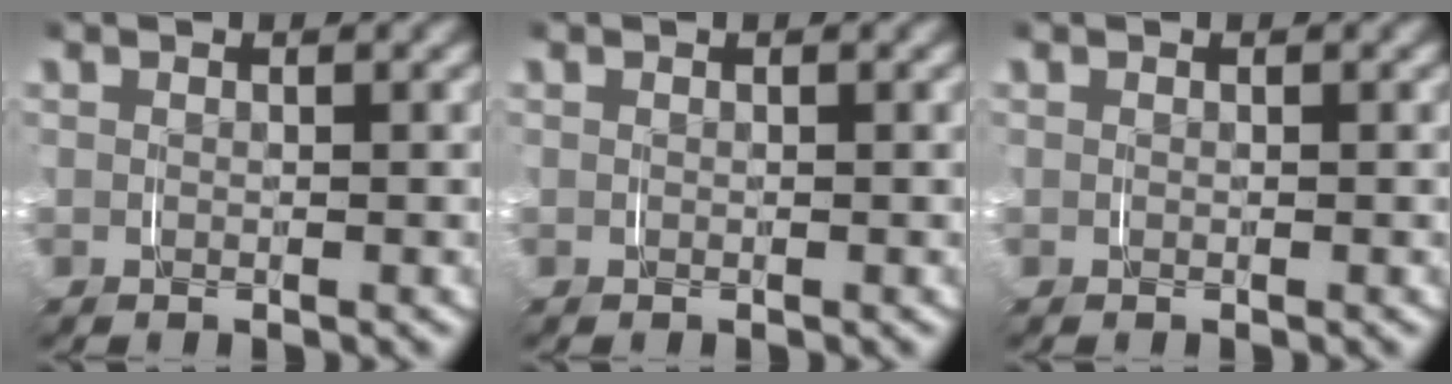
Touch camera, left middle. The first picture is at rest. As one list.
[{"total": 0.0}, {"total": 0.0}]